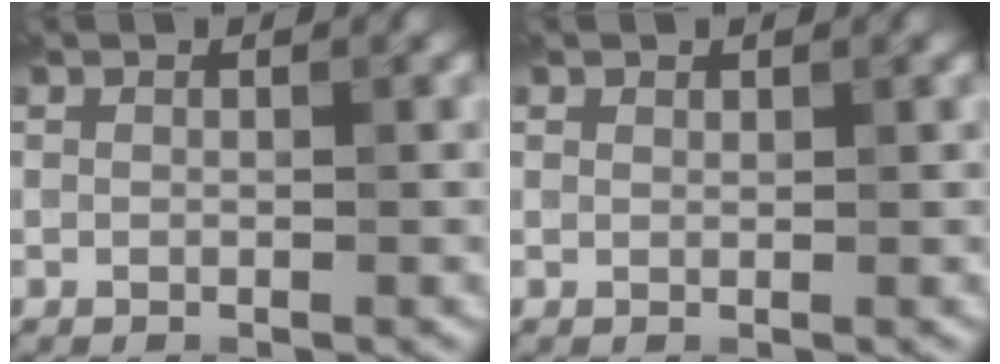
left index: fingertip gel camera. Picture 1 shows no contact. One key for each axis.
{"total": 0.6, "fx": 0.5, "fy": 0.3, "fz": 0.0, "tx": 0.002, "ty": 0.000, "tz": 0.011}